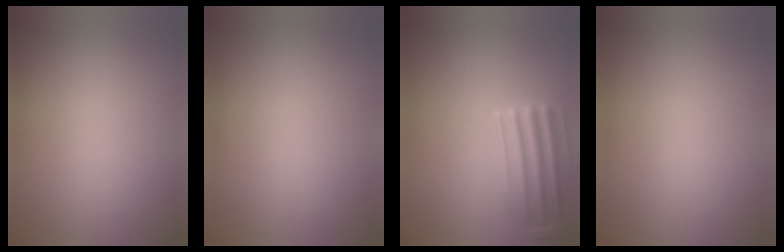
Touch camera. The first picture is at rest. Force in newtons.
{"total": 0.0}
{"total": 4.3}
{"total": 0.0}